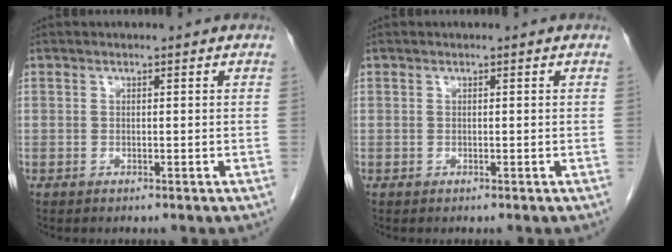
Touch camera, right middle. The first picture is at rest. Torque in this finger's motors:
{"motor_torque": [0.29, -0.04, 0.04, 0.01]}